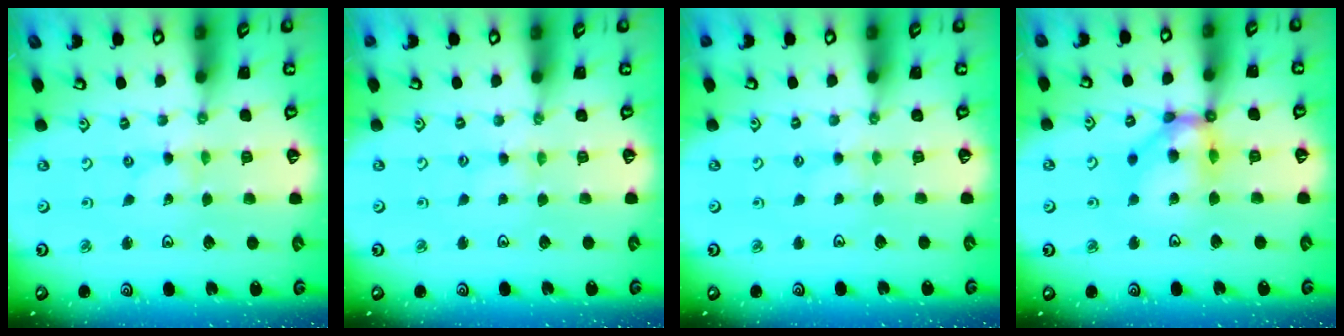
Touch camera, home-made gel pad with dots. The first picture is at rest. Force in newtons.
{"total": 2.4, "press": 2.4, "slide": 0.4}
{"total": 1.5, "press": 1.4, "slide": 0.4}
{"total": 12.6, "press": 12.5, "slide": 1.8}